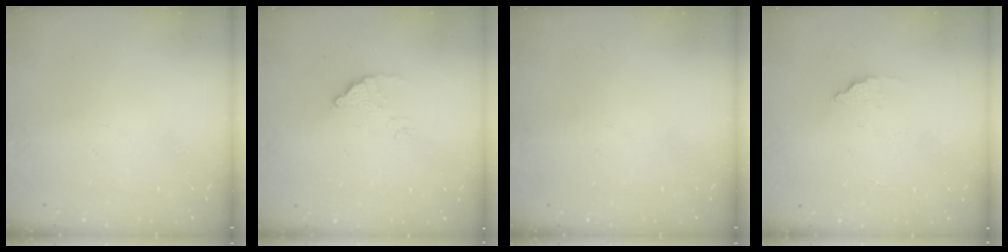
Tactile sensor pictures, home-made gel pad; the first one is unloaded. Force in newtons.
{"total": 2.9, "press": 2.9, "slide": 0.1}
{"total": 0.0}
{"total": 2.2, "press": 2.2, "slide": 0.2}